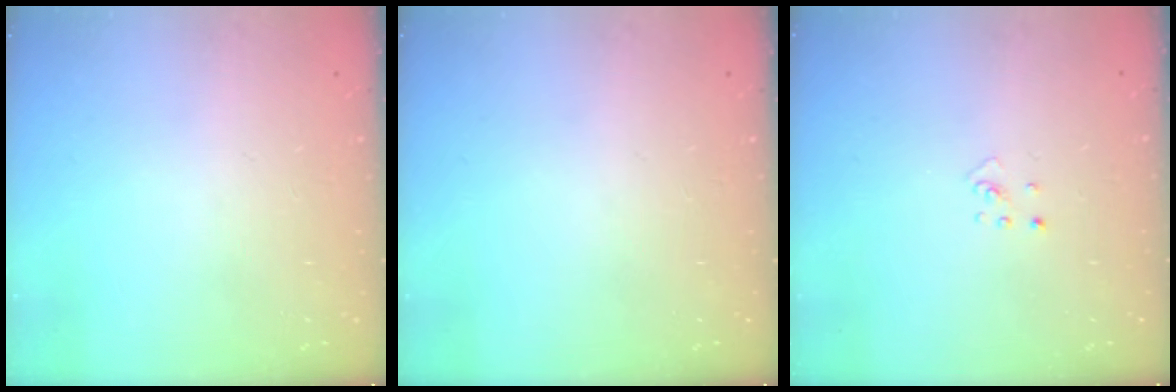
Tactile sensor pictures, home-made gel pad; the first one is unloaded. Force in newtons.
{"total": 0.0}
{"total": 2.0, "press": 2.0, "slide": 0.3}